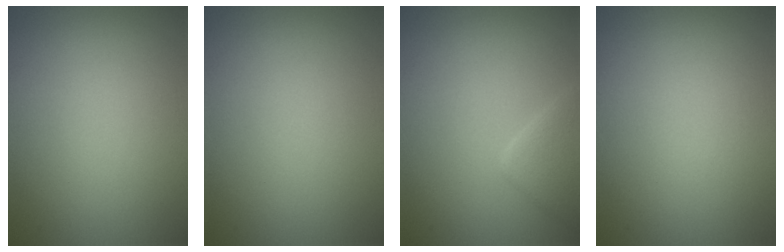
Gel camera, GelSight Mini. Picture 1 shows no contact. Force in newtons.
{"total": 0.0}
{"total": 2.6, "press": 2.6, "slide": 0.1}
{"total": 0.0}